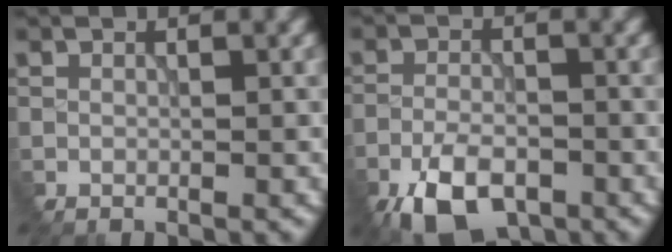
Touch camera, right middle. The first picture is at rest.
{"total": 5.9, "force": [-4.2, 2.5, 3.3], "torque": [-0.059, -0.010, -0.081]}